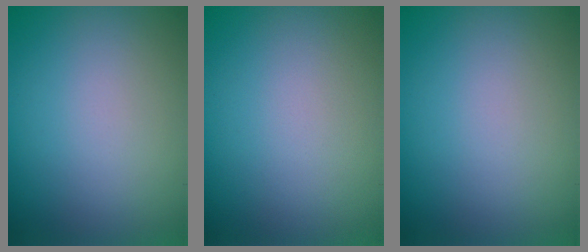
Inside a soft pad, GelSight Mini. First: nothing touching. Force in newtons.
{"total": 0.0}
{"total": 0.0}